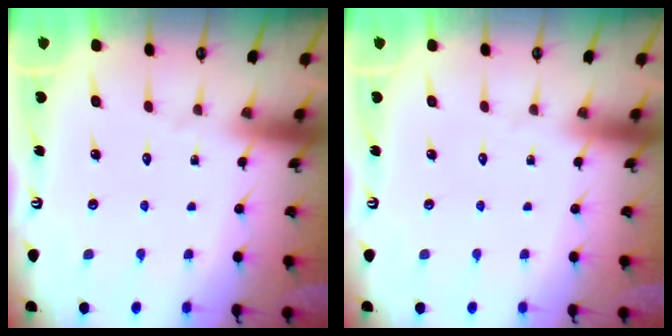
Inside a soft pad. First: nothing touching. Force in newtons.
{"total": 0.0}